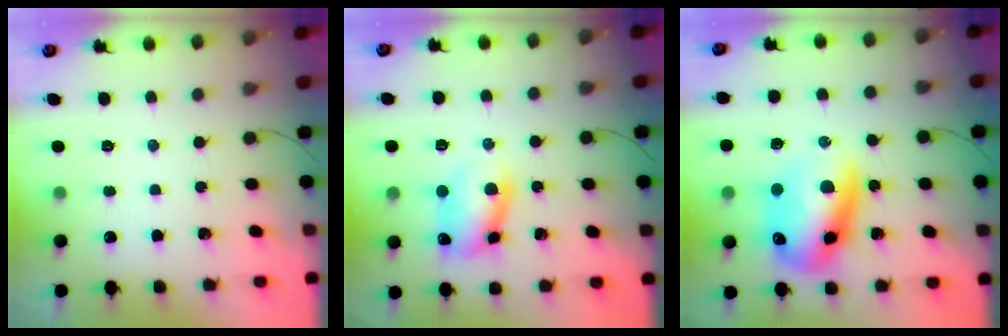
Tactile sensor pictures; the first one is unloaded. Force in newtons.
{"total": 9.0, "press": 8.9, "slide": 1.0}
{"total": 15.5, "press": 15.1, "slide": 3.5}